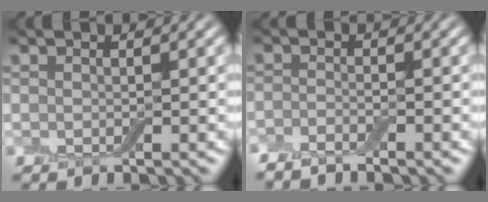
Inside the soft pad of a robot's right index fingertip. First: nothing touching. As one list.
[{"total": 1.7, "force": [-1.7, 0.2, 0.5], "torque": [-0.014, -0.002, -0.037]}]